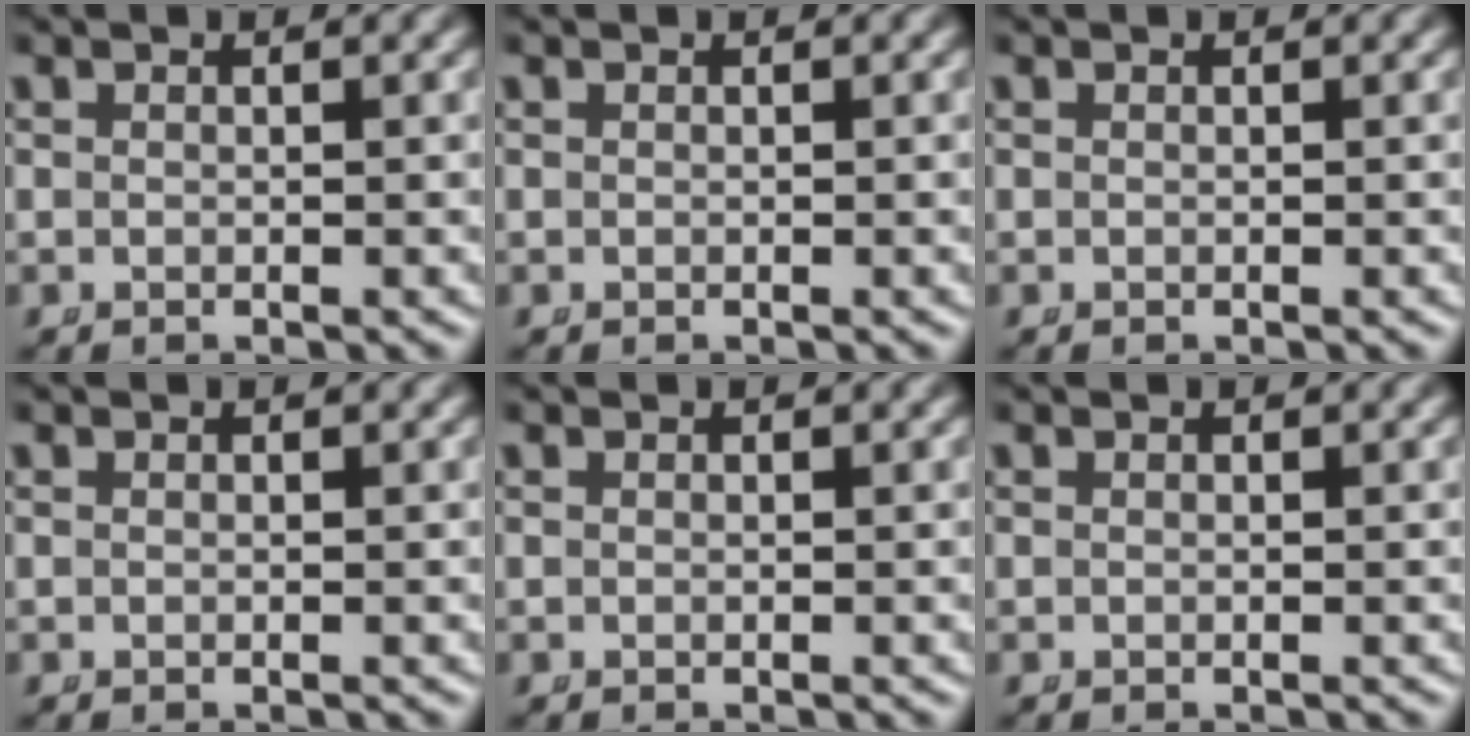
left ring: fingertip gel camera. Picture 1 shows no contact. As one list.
[{"total": 0.0}, {"total": 0.0}, {"total": 0.0}, {"total": 0.0}, {"total": 0.0}]